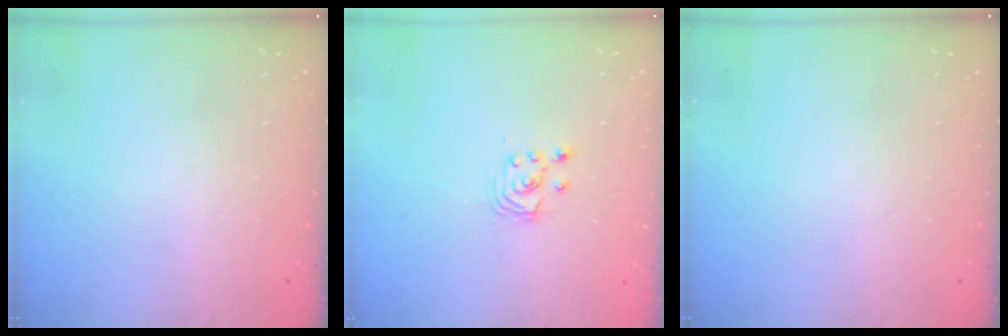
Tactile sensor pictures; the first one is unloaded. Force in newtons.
{"total": 2.9, "press": 2.9, "slide": 0.2}
{"total": 0.0}